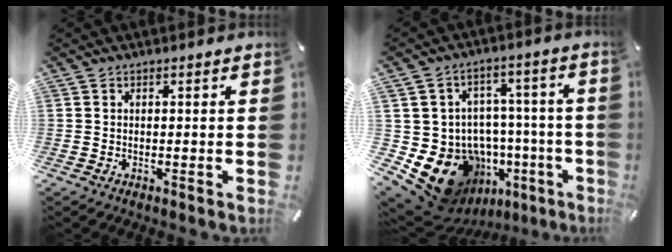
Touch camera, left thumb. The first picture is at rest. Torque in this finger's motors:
{"motor_torque": [1.72, 2.29, 0.45, 0.22, 0.19]}